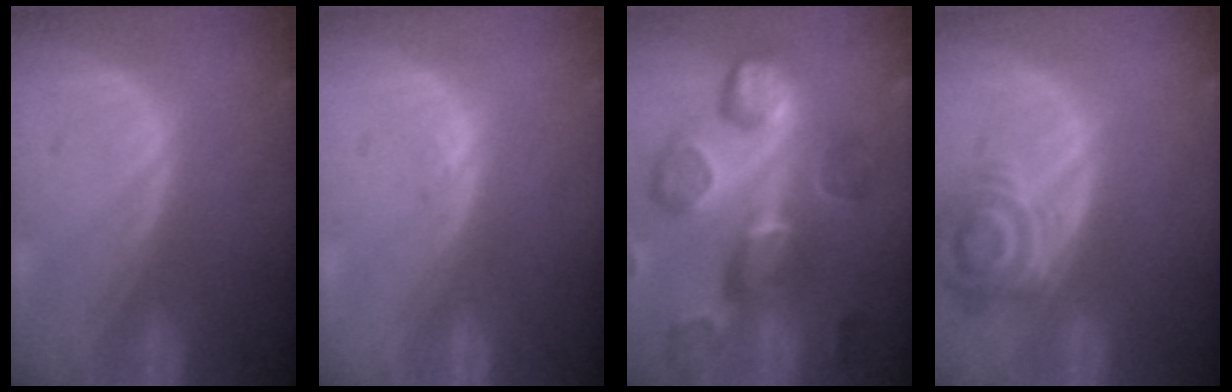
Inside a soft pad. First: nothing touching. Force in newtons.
{"total": 0.9, "press": 0.8, "slide": 0.4}
{"total": 12.4, "press": 11.1, "slide": 5.6}
{"total": 7.2, "press": 6.6, "slide": 2.8}